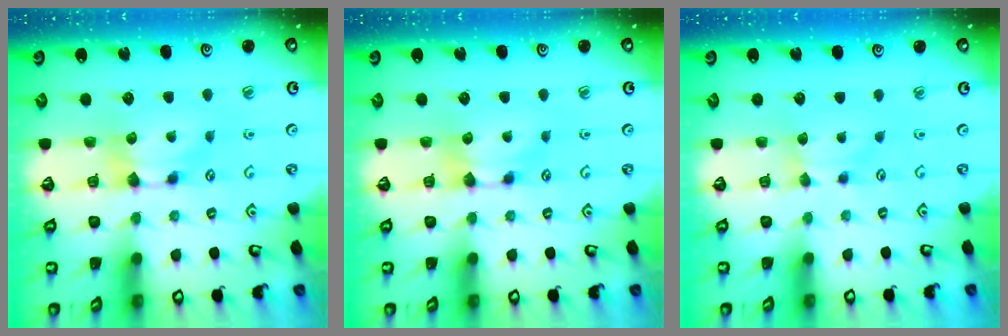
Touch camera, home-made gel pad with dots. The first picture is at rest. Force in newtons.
{"total": 0.0}
{"total": 1.8, "press": 1.7, "slide": 0.6}